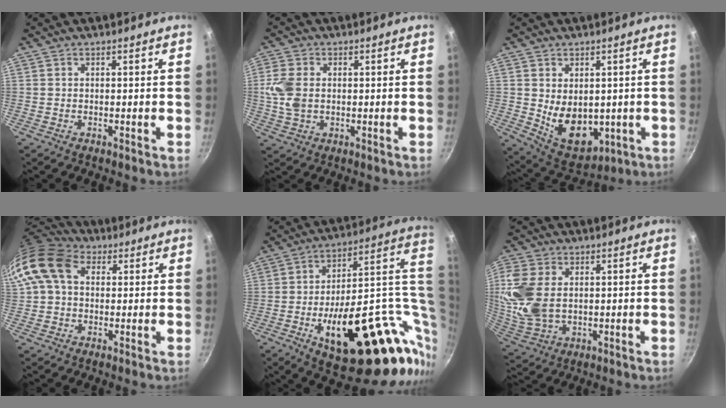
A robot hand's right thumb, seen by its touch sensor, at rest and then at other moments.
{"total": 7.0, "force": [0.3, 4.9, 5.0], "torque": [-0.104, 0.001, 0.004]}
{"total": 11.4, "force": [-0.1, 7.9, 8.2], "torque": [-0.101, -0.024, 0.027]}
{"total": 15.0, "force": [4.1, 11.5, 8.8], "torque": [-0.164, 0.013, 0.062]}
{"total": 32.4, "force": [-2.9, 14.9, 28.6], "torque": [-0.375, 0.015, -0.020]}
{"total": 12.2, "force": [1.6, 8.2, 9.0], "torque": [-0.189, -0.013, 0.038]}